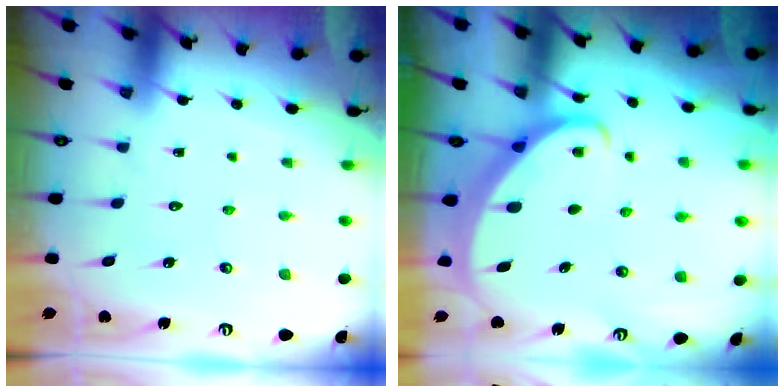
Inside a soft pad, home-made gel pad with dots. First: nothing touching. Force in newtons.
{"total": 2.6, "press": 2.6, "slide": 0.3}